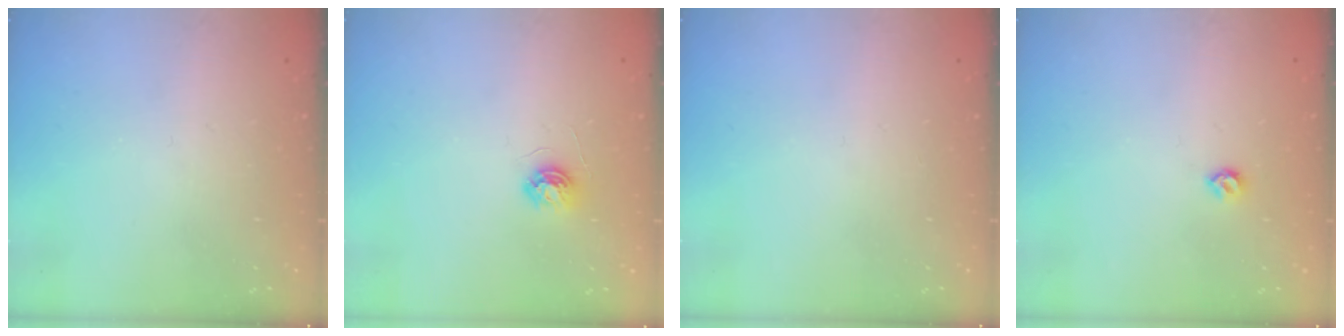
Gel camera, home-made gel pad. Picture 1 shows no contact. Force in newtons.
{"total": 5.2, "press": 5.2, "slide": 0.5}
{"total": 0.0}
{"total": 4.9, "press": 4.8, "slide": 0.8}